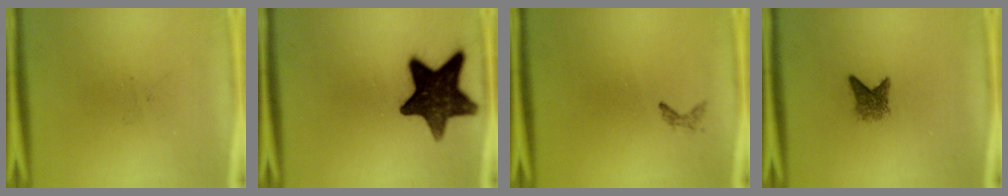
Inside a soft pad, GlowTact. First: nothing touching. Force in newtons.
{"total": 14.9}
{"total": 0.7}
{"total": 2.6}